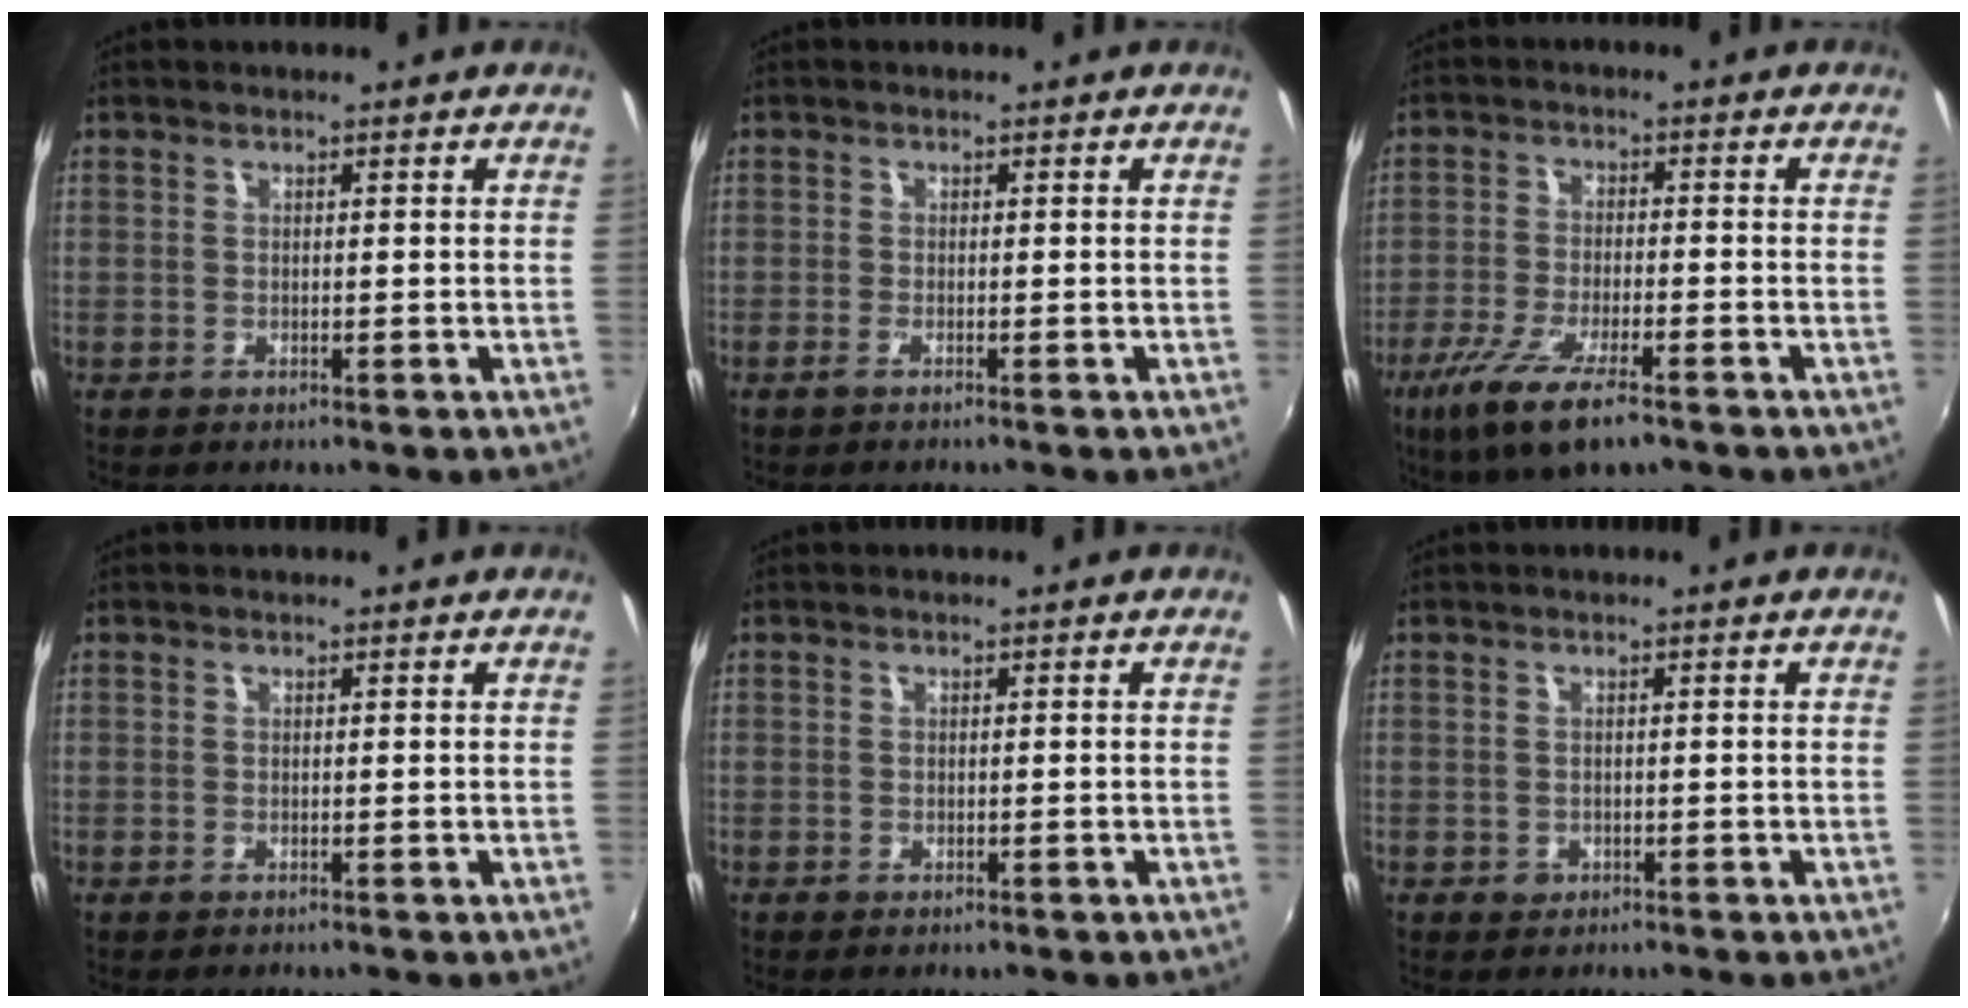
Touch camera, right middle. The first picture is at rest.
{"total": 1.0, "force": [-0.7, -0.2, 0.7], "torque": [-0.015, -0.002, -0.016]}
{"total": 11.8, "force": [-7.5, 3.2, 8.5], "torque": [-0.188, -0.039, -0.137]}
{"total": 0.0}
{"total": 0.7, "force": [-0.4, 0.5, 0.3], "torque": [-0.005, -0.005, -0.008]}
{"total": 1.3, "force": [-0.5, 1.2, 0.3], "torque": [-0.006, -0.003, -0.005]}